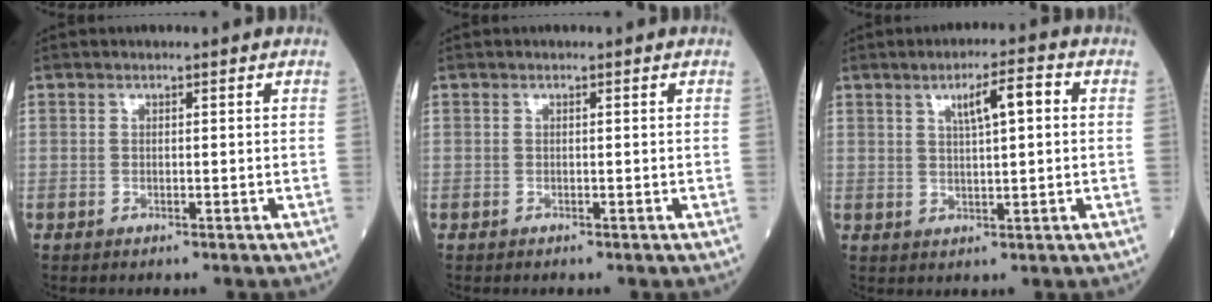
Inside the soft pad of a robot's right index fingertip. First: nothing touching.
{"total": 0.0}
{"total": 5.6, "force": [1.7, 0.9, 5.2], "torque": [-0.088, 0.010, 0.028]}